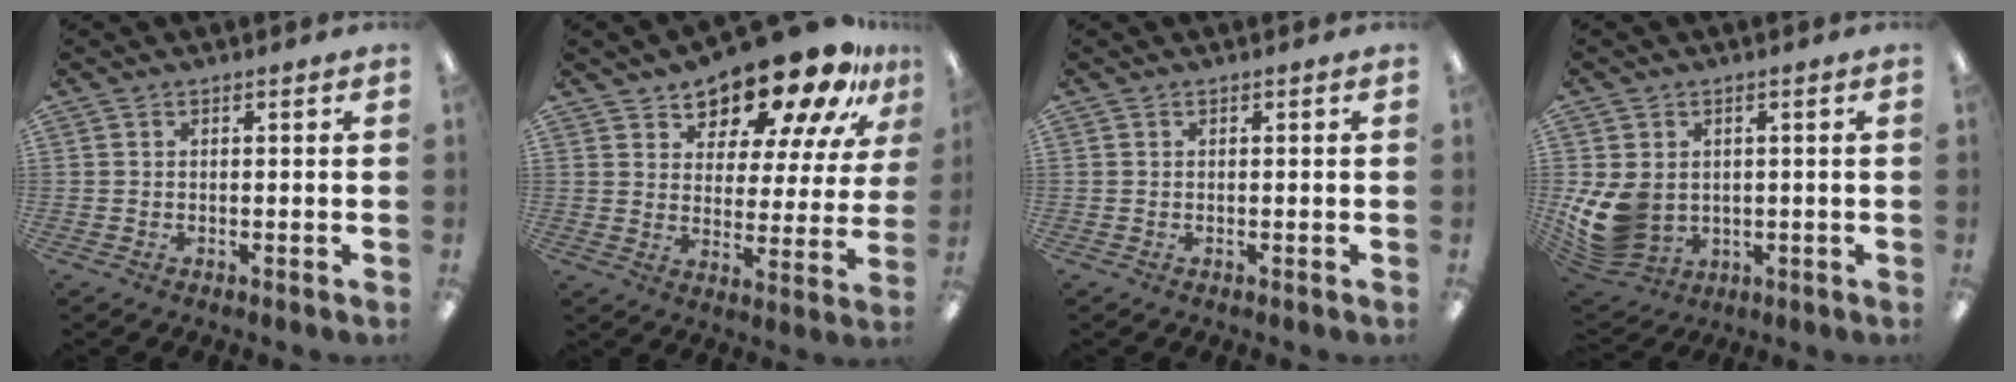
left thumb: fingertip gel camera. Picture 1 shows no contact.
{"total": 16.0, "force": [13.6, 5.5, 6.5], "torque": [-0.118, -0.100, 0.234]}
{"total": 0.0}
{"total": 11.4, "force": [-0.1, 9.4, 6.4], "torque": [-0.147, -0.003, 0.006]}